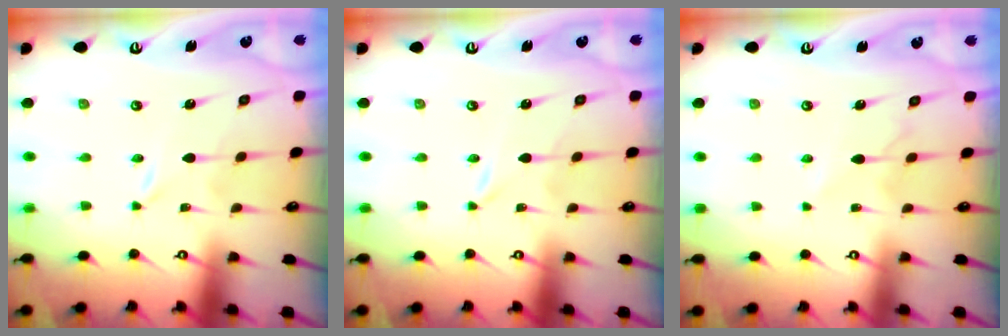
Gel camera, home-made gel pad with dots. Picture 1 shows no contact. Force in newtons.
{"total": 0.0}
{"total": 5.1, "press": 5.0, "slide": 0.6}